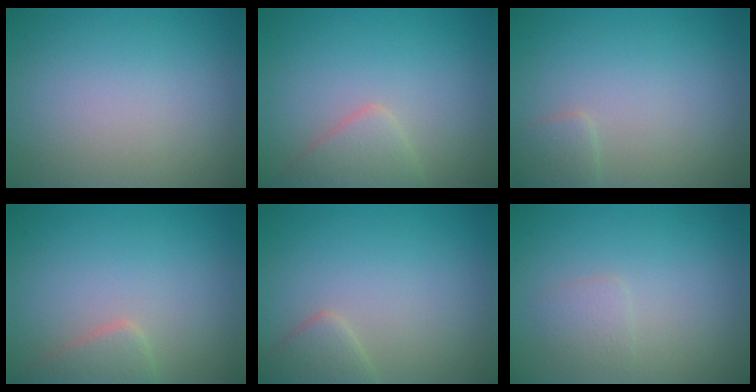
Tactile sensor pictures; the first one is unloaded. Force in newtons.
{"total": 2.3, "press": 2.3, "slide": 0.0}
{"total": 1.3, "press": 1.3, "slide": 0.1}
{"total": 2.2, "press": 2.2, "slide": 0.2}
{"total": 2.2, "press": 2.2, "slide": 0.1}
{"total": 1.3, "press": 1.3, "slide": 0.0}